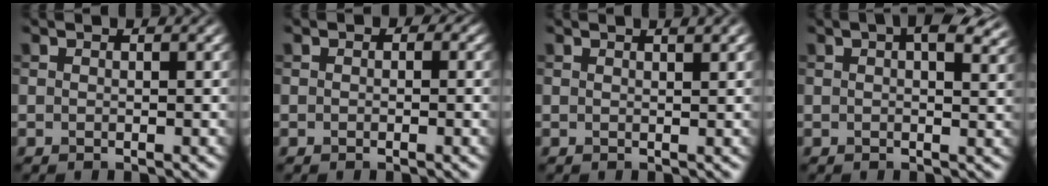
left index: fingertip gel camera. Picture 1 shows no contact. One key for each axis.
{"total": 0.8, "fx": 0.0, "fy": 0.7, "fz": 0.4, "tx": -0.001, "ty": -0.004, "tz": -0.001}
{"total": 1.7, "fx": 1.0, "fy": 0.4, "fz": 1.3, "tx": -0.011, "ty": 0.003, "tz": 0.011}
{"total": 5.2, "fx": 2.7, "fy": 2.0, "fz": 3.9, "tx": -0.048, "ty": 0.008, "tz": 0.030}